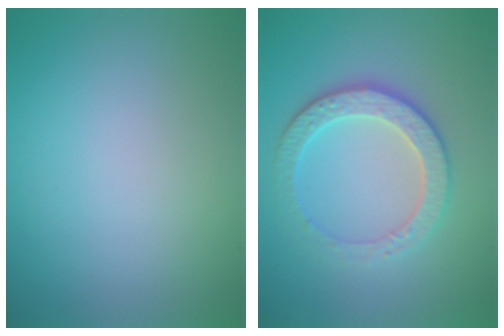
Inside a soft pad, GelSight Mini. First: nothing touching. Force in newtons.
{"total": 4.2, "press": 3.5, "slide": 2.3}